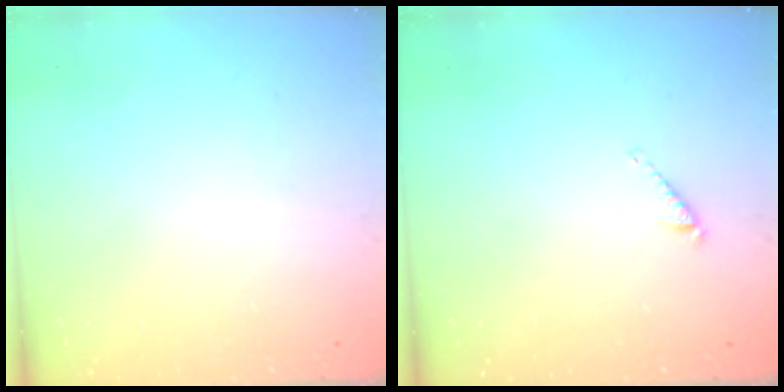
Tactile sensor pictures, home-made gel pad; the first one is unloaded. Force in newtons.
{"total": 3.8, "press": 3.8, "slide": 0.6}